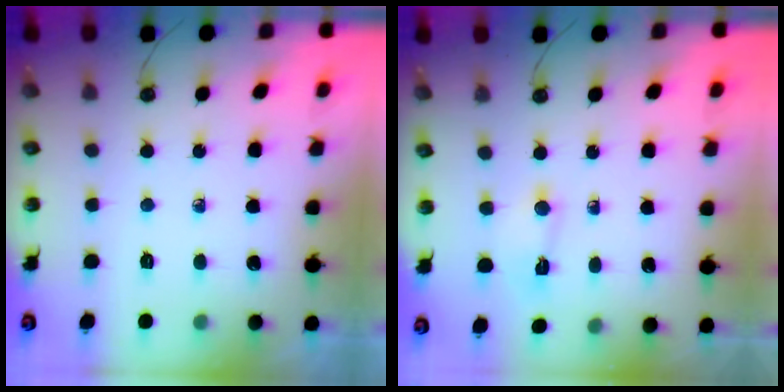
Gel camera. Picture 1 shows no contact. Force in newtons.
{"total": 2.5, "press": 2.5, "slide": 0.4}